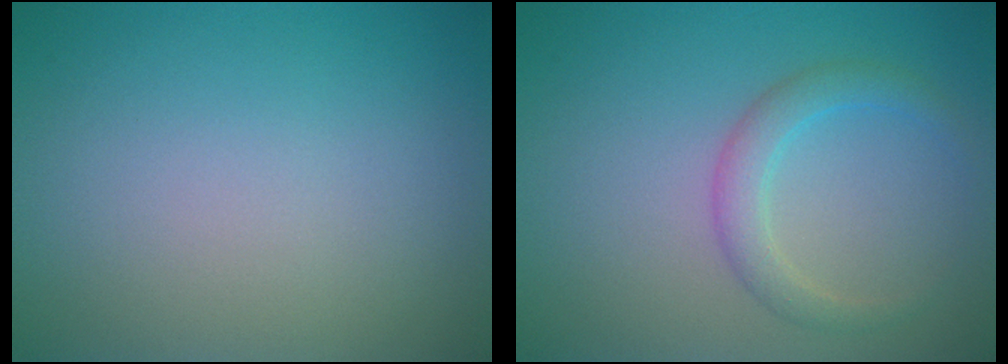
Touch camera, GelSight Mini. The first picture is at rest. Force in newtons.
{"total": 2.4, "press": 2.4, "slide": 0.1}